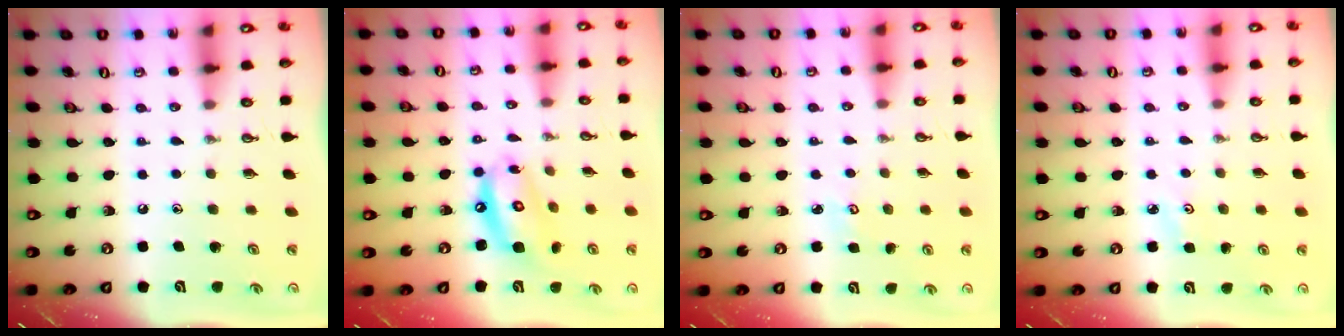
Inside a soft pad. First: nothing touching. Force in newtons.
{"total": 12.4, "press": 12.3, "slide": 1.2}
{"total": 2.8, "press": 2.8, "slide": 0.3}
{"total": 3.1, "press": 3.1, "slide": 0.5}